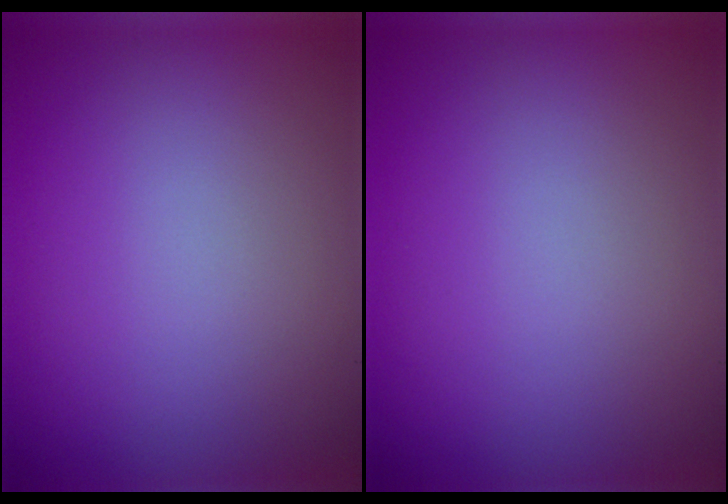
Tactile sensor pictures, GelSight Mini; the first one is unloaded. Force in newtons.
{"total": 0.0}